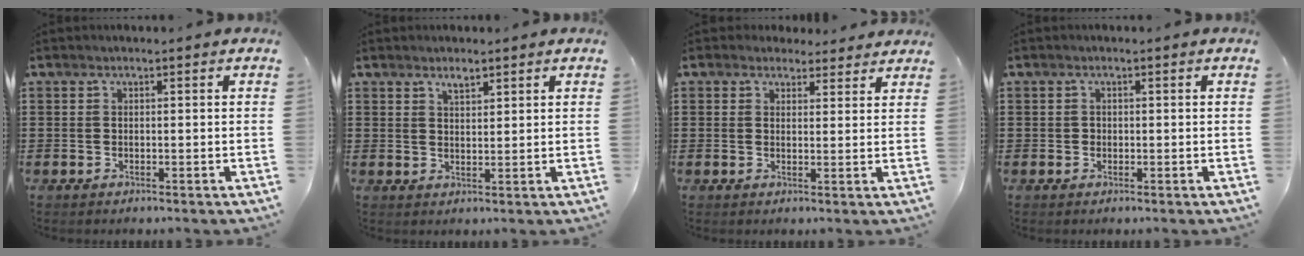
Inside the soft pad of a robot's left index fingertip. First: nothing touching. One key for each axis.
{"total": 1.9, "fx": 1.5, "fy": 0.7, "fz": 0.9, "tx": -0.014, "ty": -0.001, "tz": 0.026}
{"total": 2.6, "fx": 2.3, "fy": 1.3, "fz": 0.2, "tx": -0.005, "ty": -0.002, "tz": 0.042}
{"total": 0.8, "fx": -0.1, "fy": 0.8, "fz": 0.2, "tx": -0.007, "ty": 0.004, "tz": -0.002}